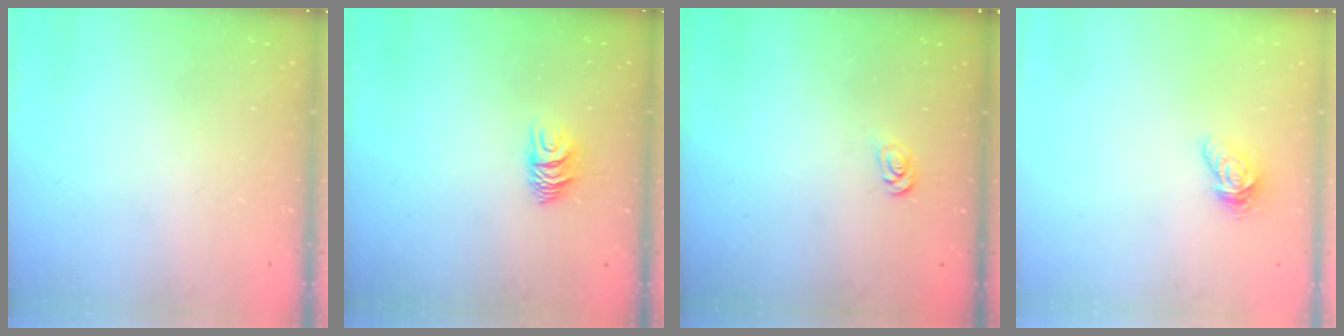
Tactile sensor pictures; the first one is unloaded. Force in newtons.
{"total": 7.0, "press": 7.0, "slide": 0.6}
{"total": 2.5, "press": 2.5, "slide": 0.3}
{"total": 6.4, "press": 6.4, "slide": 0.3}